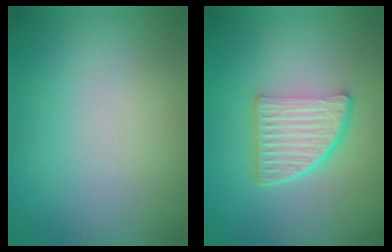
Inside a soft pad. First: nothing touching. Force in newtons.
{"total": 5.2, "press": 3.7, "slide": 3.7}